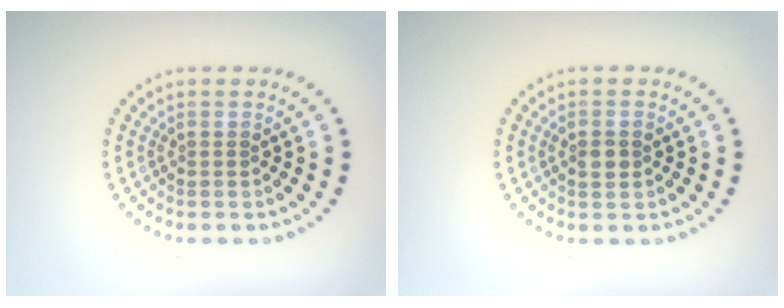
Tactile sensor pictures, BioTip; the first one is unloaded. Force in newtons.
{"total": 1.5, "press": 1.5, "slide": 0.3}